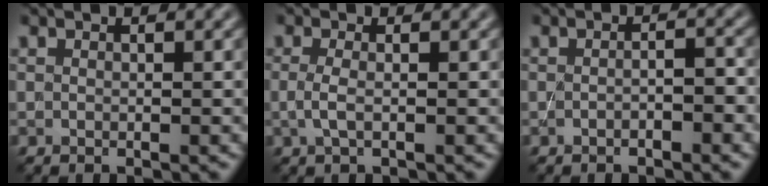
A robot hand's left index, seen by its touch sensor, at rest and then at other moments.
{"total": 1.3, "force": [-0.1, 0.4, 1.2], "torque": [-0.033, -0.003, -0.004]}
{"total": 1.8, "force": [-0.7, 0.6, 1.6], "torque": [-0.009, 0.008, -0.015]}